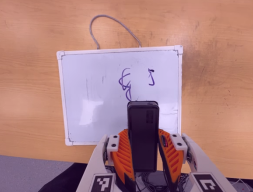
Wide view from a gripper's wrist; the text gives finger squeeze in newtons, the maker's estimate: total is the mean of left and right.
{"total": 7.1, "left": 5.4, "right": 8.7}